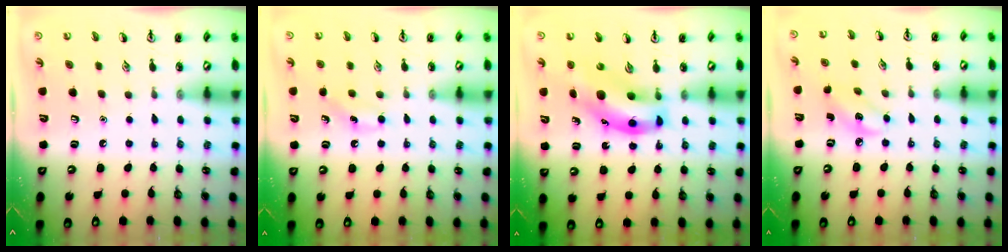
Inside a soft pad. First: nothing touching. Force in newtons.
{"total": 5.9, "press": 5.7, "slide": 1.6}
{"total": 11.6, "press": 11.1, "slide": 3.3}
{"total": 3.0, "press": 2.9, "slide": 0.8}